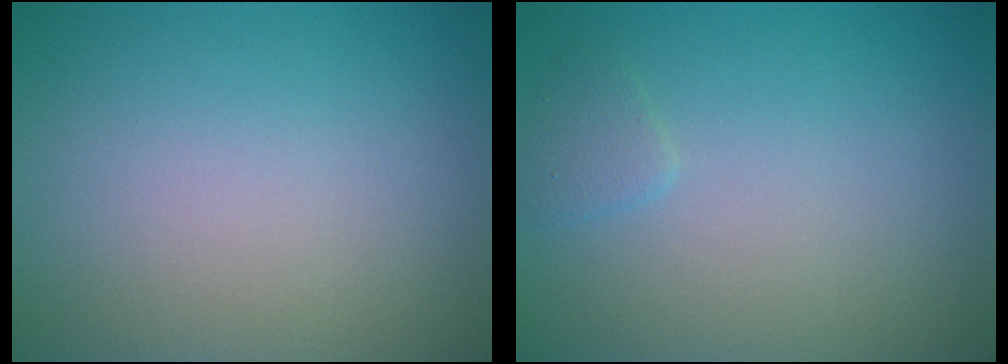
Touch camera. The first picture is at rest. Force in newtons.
{"total": 1.0, "press": 0.9, "slide": 0.1}